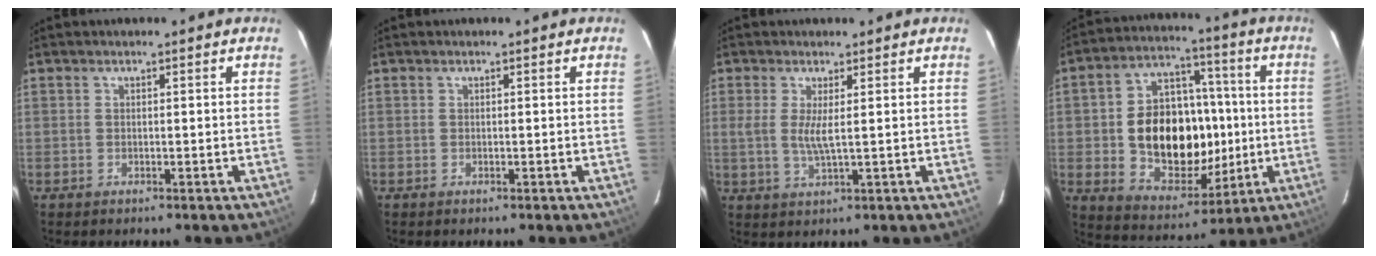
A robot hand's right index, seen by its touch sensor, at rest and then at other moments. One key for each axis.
{"total": 0.0}
{"total": 3.5, "fx": 0.6, "fy": 0.3, "fz": 3.4, "tx": -0.068, "ty": -0.006, "tz": 0.010}
{"total": 19.5, "fx": -1.2, "fy": 13.5, "fz": 14.1, "tx": -0.271, "ty": 0.021, "tz": 0.002}